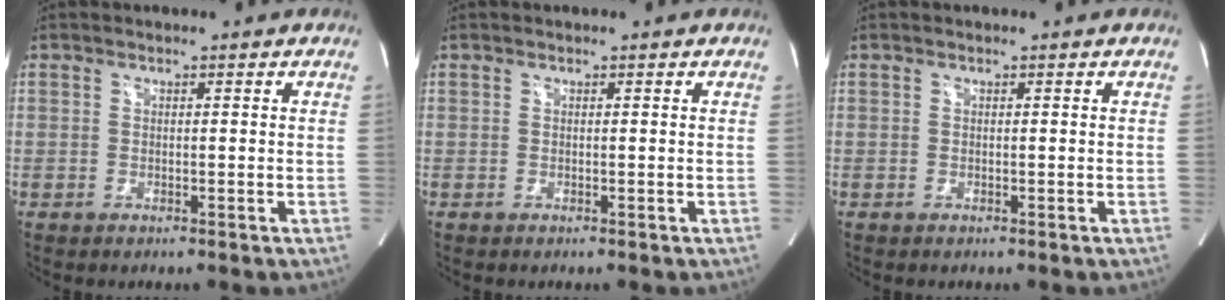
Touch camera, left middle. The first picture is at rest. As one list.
[{"total": 0.0}, {"total": 0.0}]